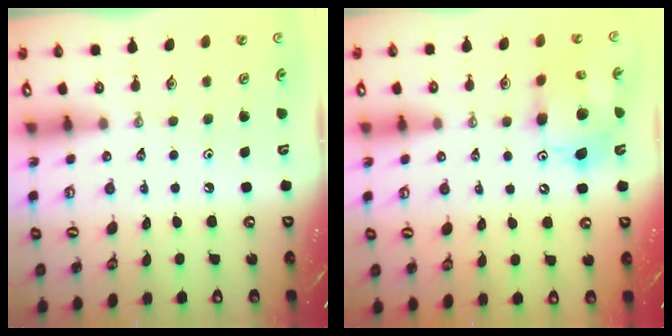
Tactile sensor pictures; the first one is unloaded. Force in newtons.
{"total": 11.9, "press": 11.8, "slide": 1.4}